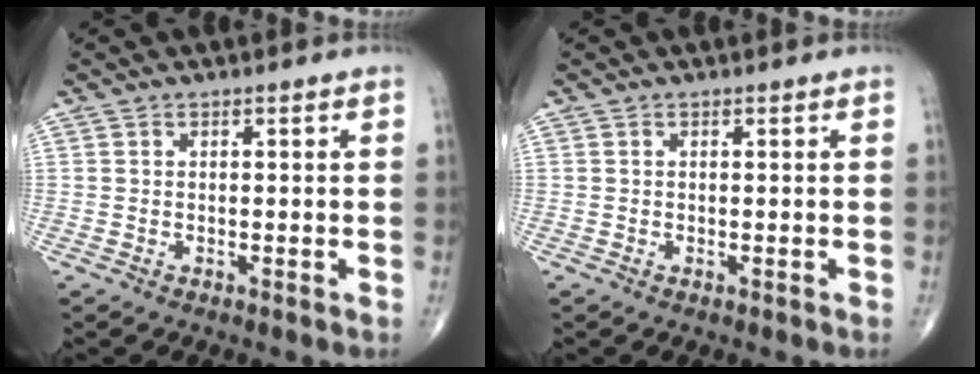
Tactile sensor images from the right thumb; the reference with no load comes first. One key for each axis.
{"total": 0.0}